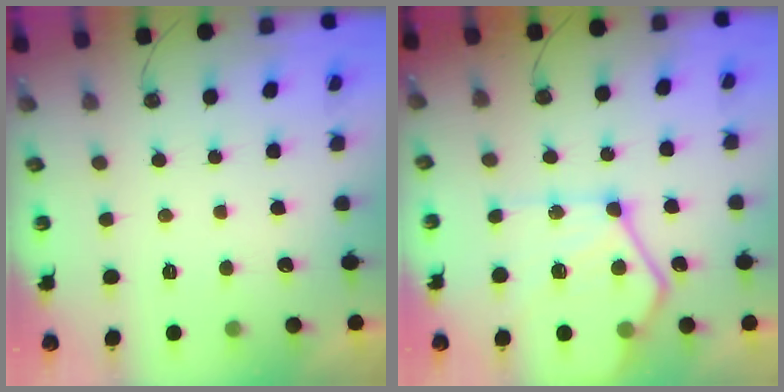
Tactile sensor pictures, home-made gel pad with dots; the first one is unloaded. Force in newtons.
{"total": 20.4, "press": 20.3, "slide": 2.2}